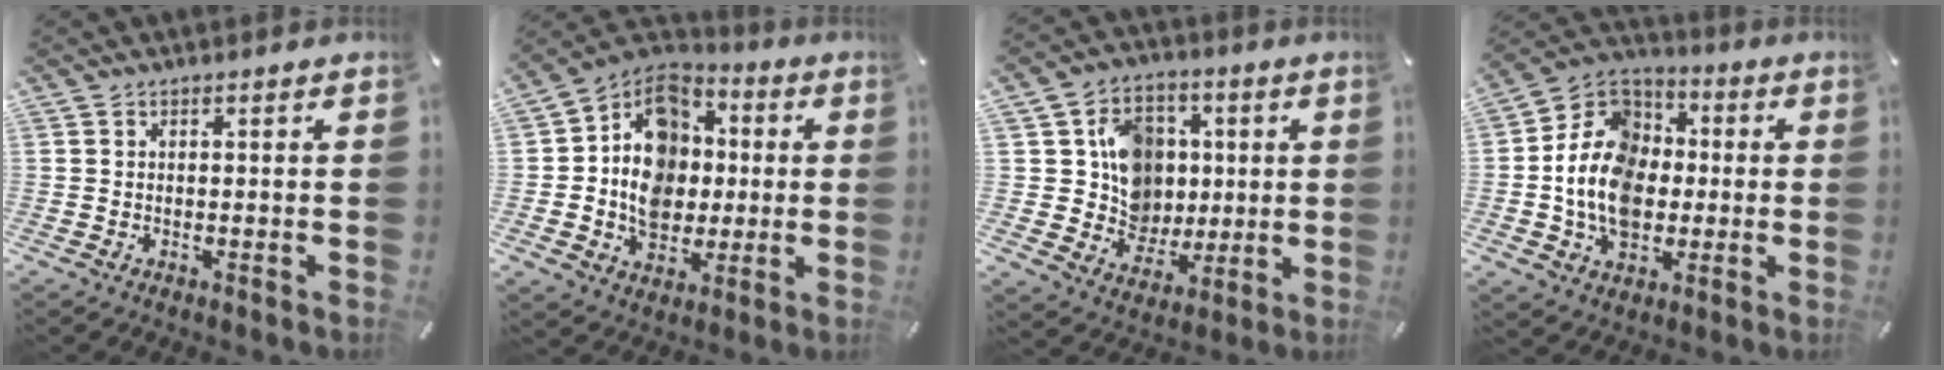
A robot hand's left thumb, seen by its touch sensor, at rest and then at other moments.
{"total": 14.7, "force": [-0.6, 12.6, 7.6], "torque": [-0.144, 0.002, -0.009]}
{"total": 13.3, "force": [1.4, 12.4, 4.5], "torque": [-0.062, -0.002, 0.039]}
{"total": 15.2, "force": [-2.1, 12.4, 8.4], "torque": [-0.210, 0.013, -0.043]}